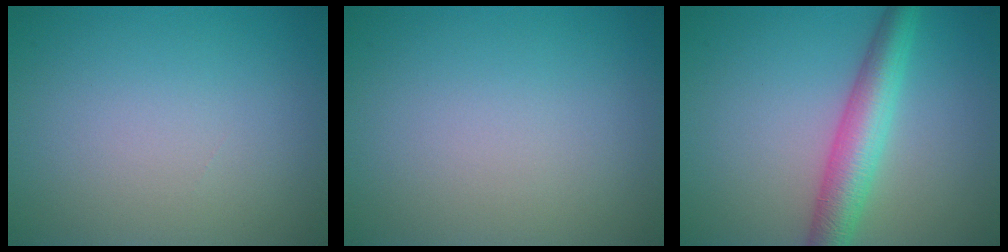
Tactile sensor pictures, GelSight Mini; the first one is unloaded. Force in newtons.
{"total": 0.0}
{"total": 5.0, "press": 5.0, "slide": 0.1}